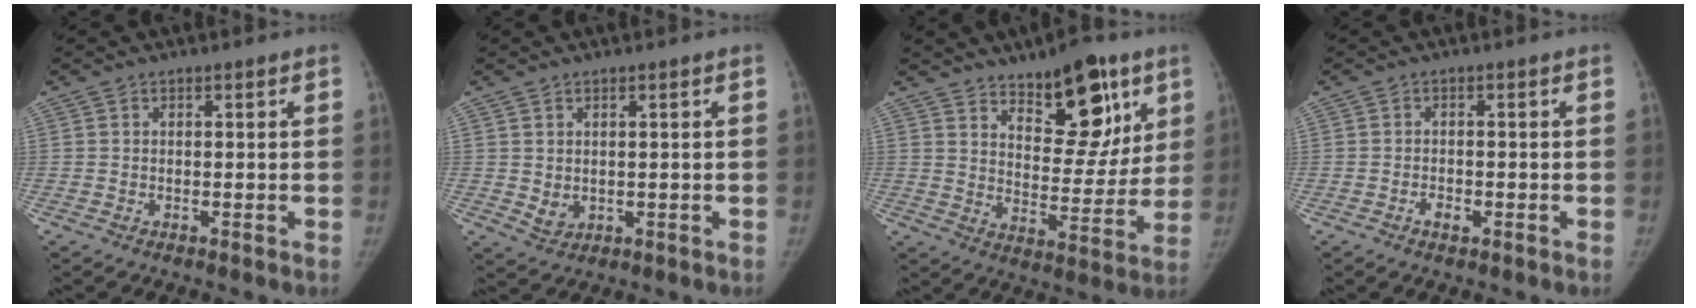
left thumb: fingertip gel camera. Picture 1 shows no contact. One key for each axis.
{"total": 2.8, "fx": 0.3, "fy": 2.1, "fz": 1.8, "tx": -0.022, "ty": -0.009, "tz": 0.016}
{"total": 16.3, "fx": 9.9, "fy": 7.4, "fz": 10.6, "tx": -0.090, "ty": -0.064, "tz": 0.153}
{"total": 2.0, "fx": -1.0, "fy": 1.2, "fz": 1.3, "tx": -0.018, "ty": 0.007, "tz": -0.015}